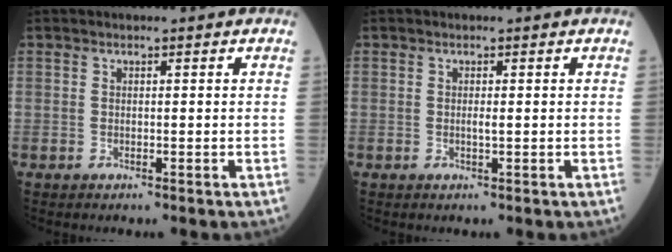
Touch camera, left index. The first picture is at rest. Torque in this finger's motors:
{"motor_torque": [0.10, 0.04, 0.00, 0.00]}